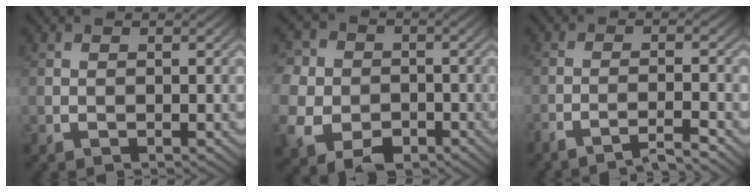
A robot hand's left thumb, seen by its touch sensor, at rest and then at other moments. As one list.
[{"total": 10.4, "force": [-3.4, 9.0, 3.9], "torque": [-0.119, -0.036, -0.088]}, {"total": 3.7, "force": [-3.2, 0.1, 1.8], "torque": [-0.015, 0.010, -0.074]}]